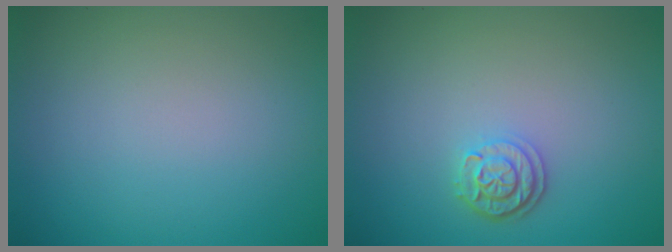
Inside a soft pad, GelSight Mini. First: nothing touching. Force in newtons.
{"total": 2.4, "press": 2.1, "slide": 1.2}